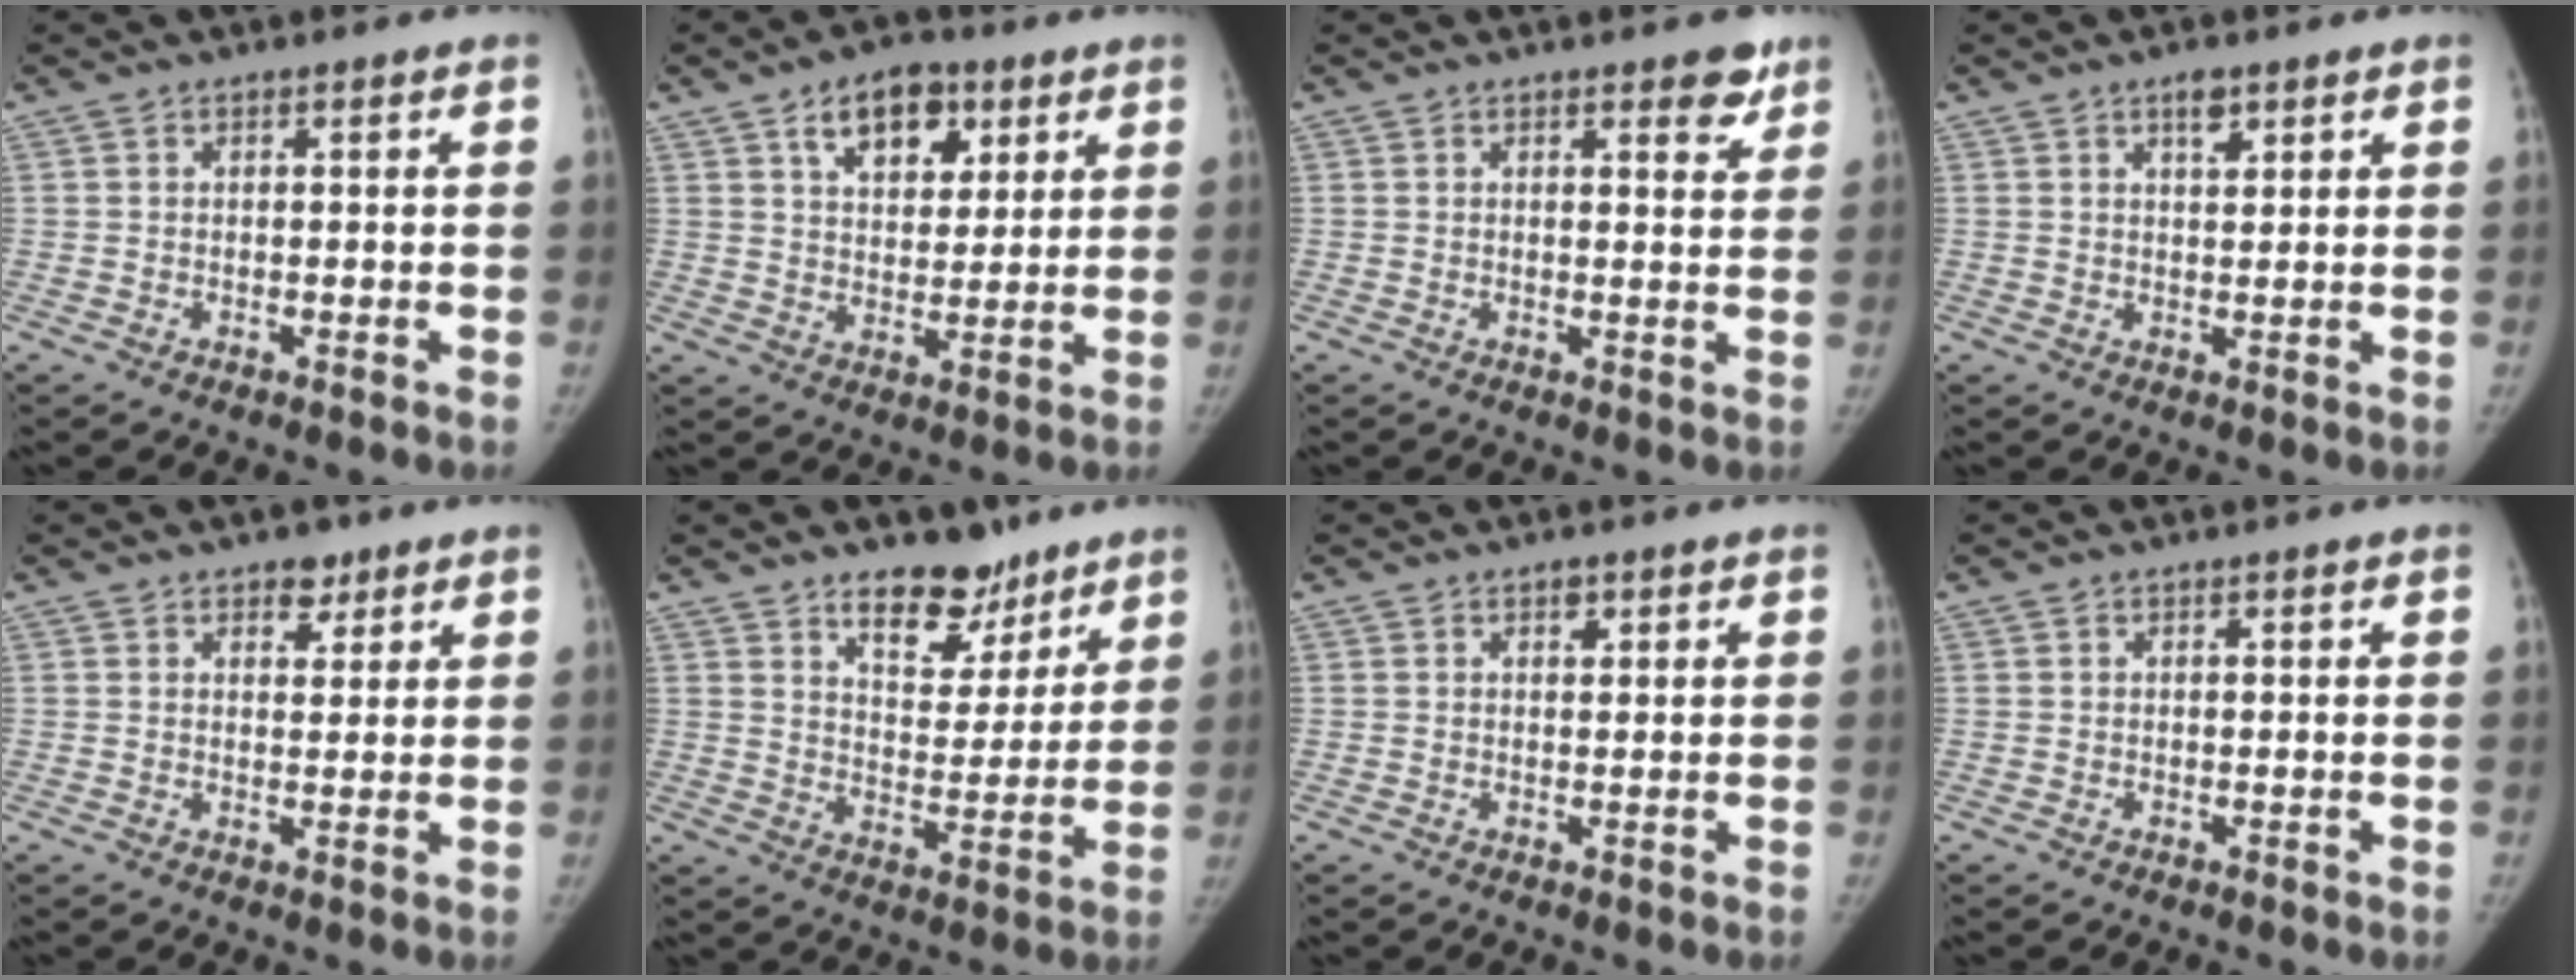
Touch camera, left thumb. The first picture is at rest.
{"total": 10.4, "force": [5.3, 6.5, 6.3], "torque": [-0.061, -0.020, 0.081]}
{"total": 3.8, "force": [2.6, 1.7, 2.3], "torque": [-0.005, -0.013, 0.029]}
{"total": 3.0, "force": [1.9, 1.4, 1.9], "torque": [-0.020, -0.010, 0.029]}
{"total": 3.5, "force": [2.3, 2.2, 1.5], "torque": [0.001, -0.013, 0.033]}
{"total": 11.3, "force": [8.2, 5.9, 5.0], "torque": [-0.036, -0.056, 0.133]}
{"total": 1.4, "force": [0.8, 0.9, 0.7], "torque": [-0.001, -0.002, 0.010]}
{"total": 0.0}